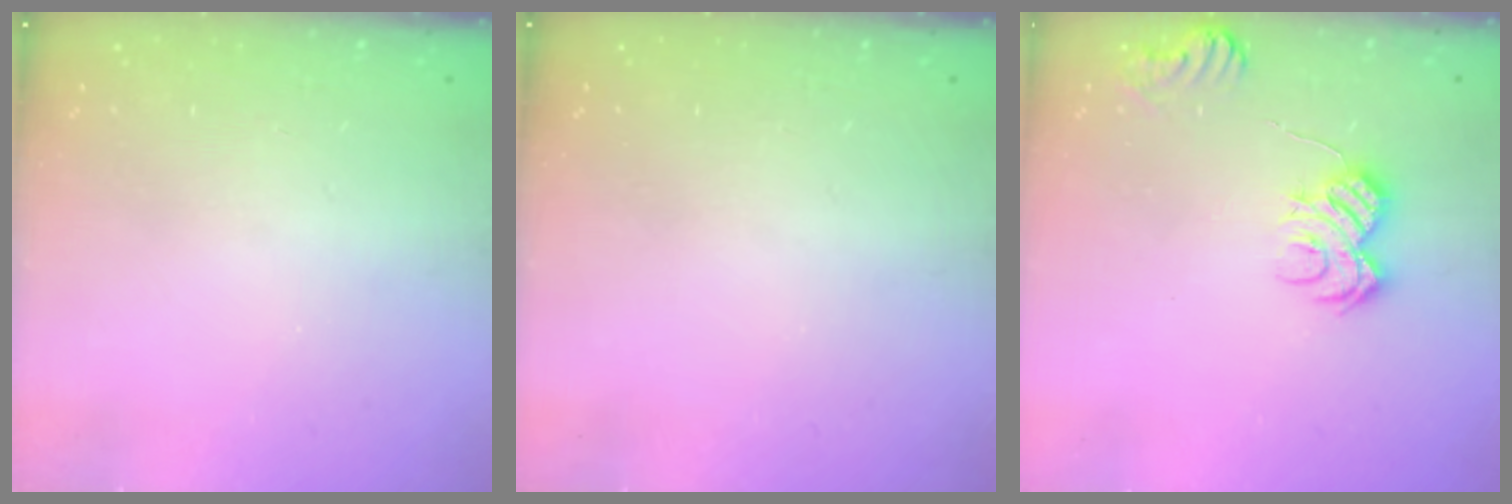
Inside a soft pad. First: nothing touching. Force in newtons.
{"total": 0.0}
{"total": 8.2, "press": 8.2, "slide": 0.8}